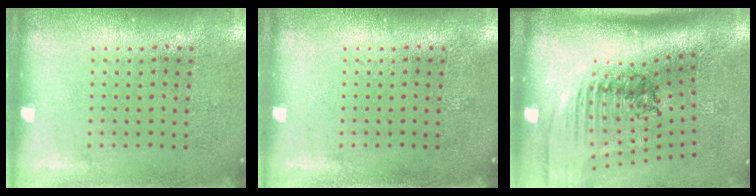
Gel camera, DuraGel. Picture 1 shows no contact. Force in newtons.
{"total": 0.0}
{"total": 2.4, "press": 1.7, "slide": 1.7}